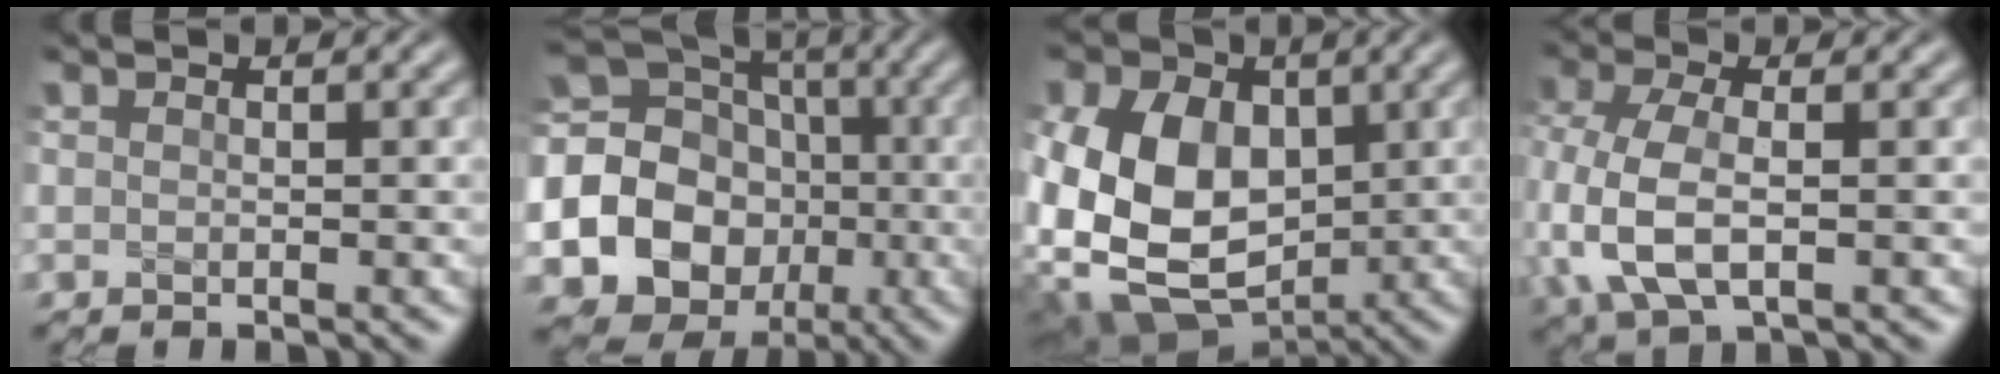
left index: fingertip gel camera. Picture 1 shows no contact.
{"total": 20.6, "force": [-3.7, 18.8, 7.5], "torque": [-0.195, -0.007, -0.085]}
{"total": 15.8, "force": [-0.3, 12.9, 9.2], "torque": [-0.207, -0.006, -0.019]}
{"total": 6.5, "force": [-0.9, 3.7, 5.3], "torque": [-0.132, -0.004, -0.021]}